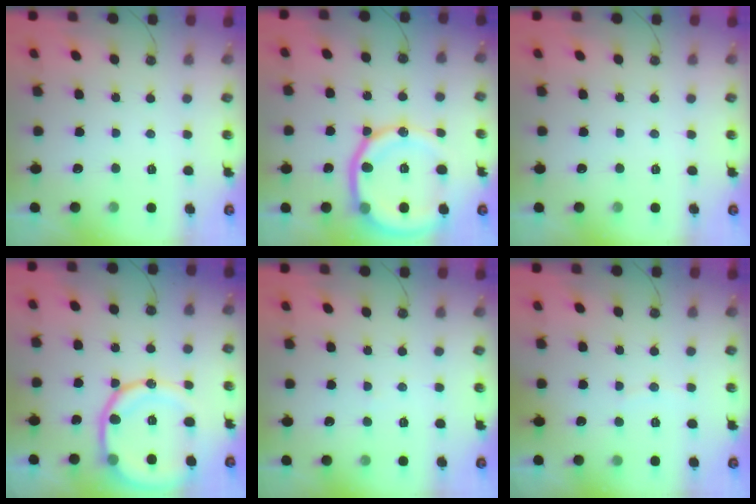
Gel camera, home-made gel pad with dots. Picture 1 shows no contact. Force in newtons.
{"total": 17.7, "press": 17.6, "slide": 2.0}
{"total": 0.0}
{"total": 16.6, "press": 16.5, "slide": 2.0}
{"total": 3.1, "press": 3.1, "slide": 0.4}
{"total": 2.5, "press": 2.5, "slide": 0.4}